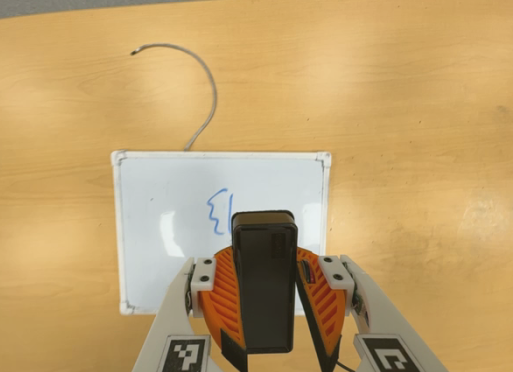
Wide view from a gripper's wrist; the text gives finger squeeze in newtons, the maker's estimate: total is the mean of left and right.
{"total": 9.6, "left": 9.5, "right": 9.8}